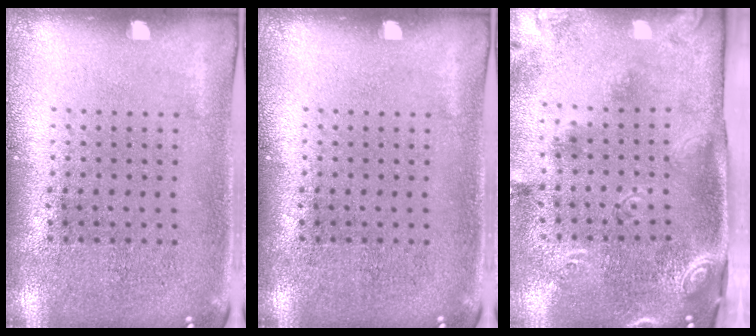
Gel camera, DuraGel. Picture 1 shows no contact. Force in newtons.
{"total": 0.0}
{"total": 2.8, "press": 1.7, "slide": 2.2}